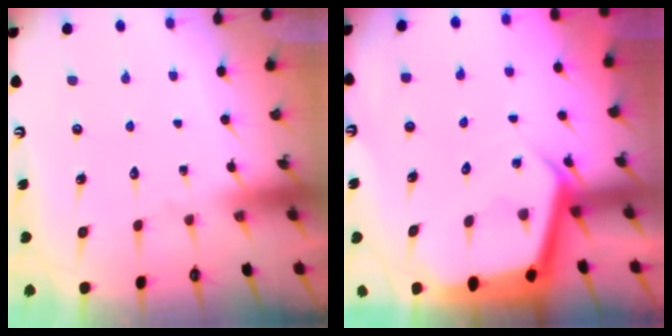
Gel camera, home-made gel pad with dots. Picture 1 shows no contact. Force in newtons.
{"total": 5.1, "press": 5.1, "slide": 0.3}